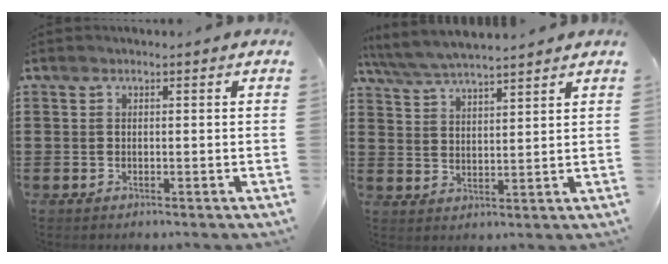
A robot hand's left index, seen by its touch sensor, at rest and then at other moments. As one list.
[{"total": 5.0, "force": [4.7, 0.5, 1.6], "torque": [-0.048, -0.018, 0.084]}]